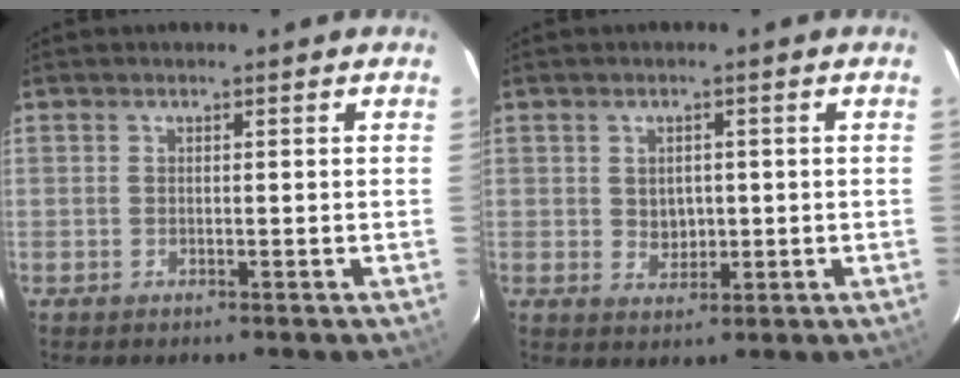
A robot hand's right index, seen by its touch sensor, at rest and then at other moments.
{"total": 3.4, "force": [0.1, 3.0, 1.7], "torque": [-0.026, 0.001, 0.008]}